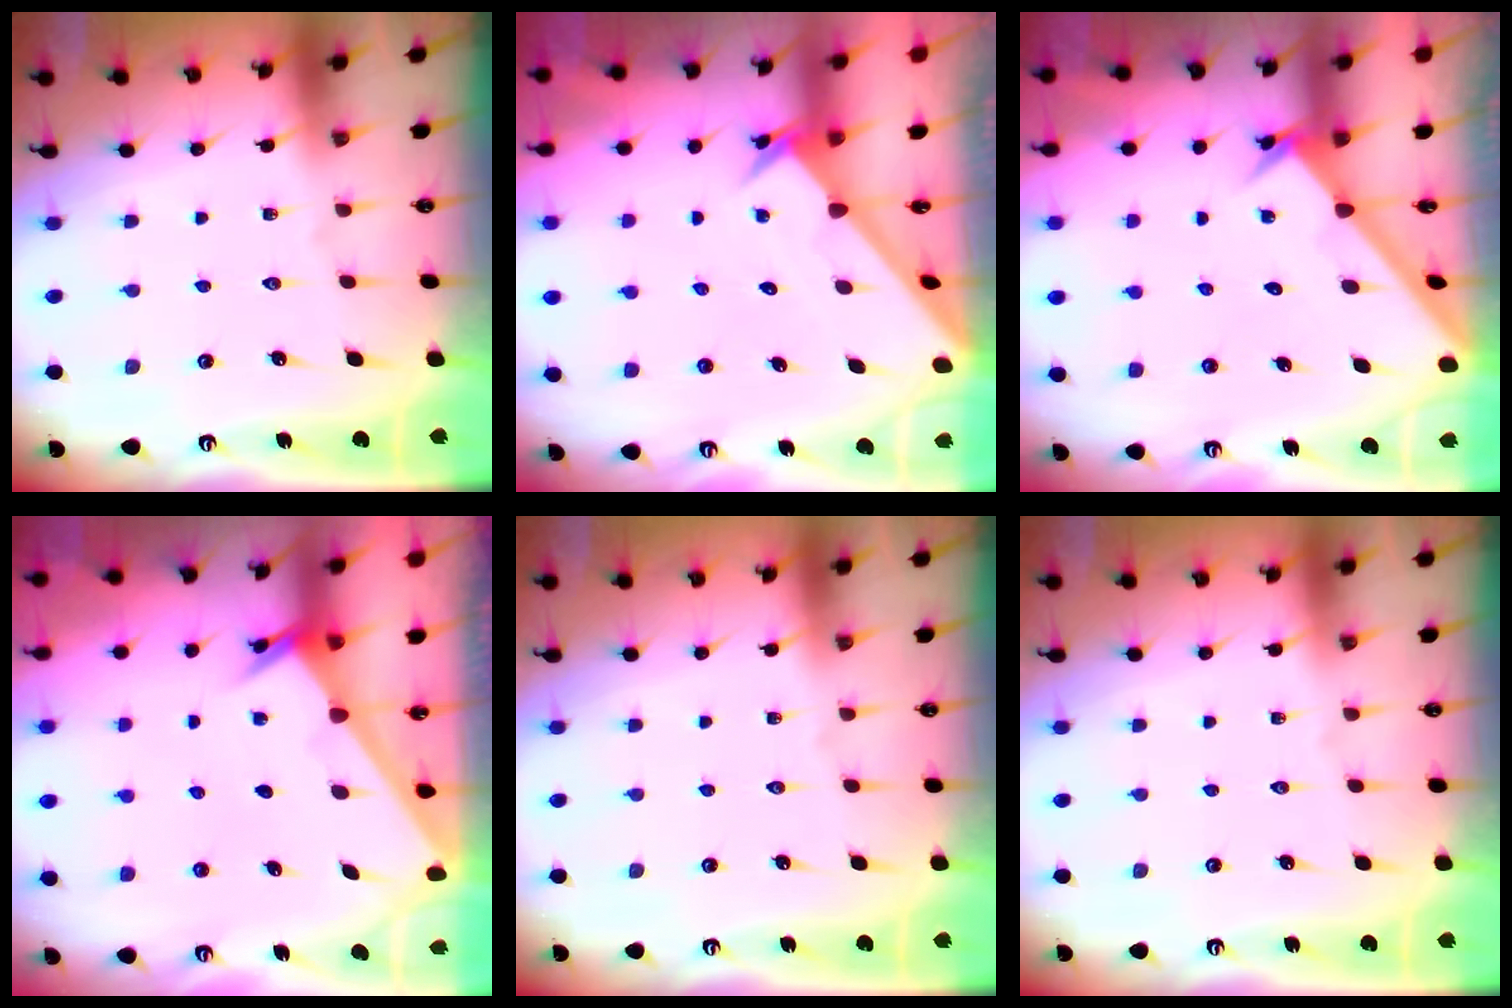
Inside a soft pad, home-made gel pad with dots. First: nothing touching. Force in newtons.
{"total": 2.5, "press": 2.5, "slide": 0.2}
{"total": 2.1, "press": 2.1, "slide": 0.2}
{"total": 2.5, "press": 2.5, "slide": 0.2}
{"total": 0.0}
{"total": 0.0}